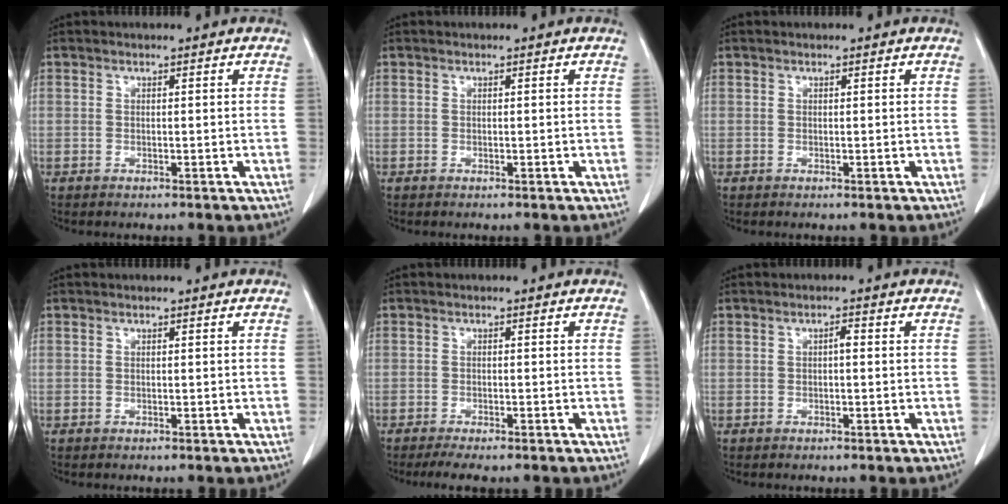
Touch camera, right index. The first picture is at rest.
{"total": 0.0}
{"total": 0.0}
{"total": 0.0}
{"total": 4.4, "force": [-3.6, 0.7, 2.5], "torque": [-0.034, -0.009, -0.052]}
{"total": 1.0, "force": [0.0, 0.3, 1.0], "torque": [-0.016, 0.003, -0.001]}